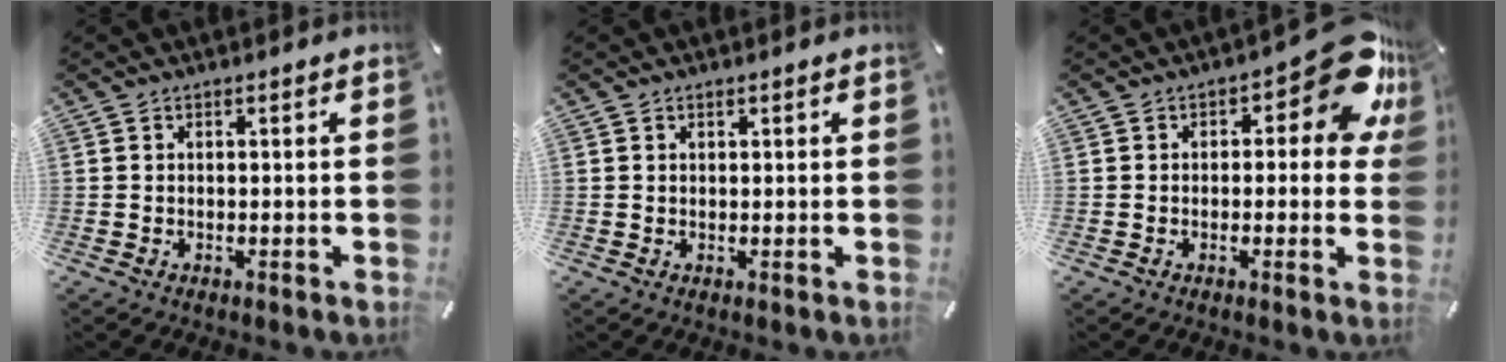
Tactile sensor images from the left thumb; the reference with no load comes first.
{"total": 0.6, "force": [0.3, 0.4, 0.3], "torque": [-0.005, 0.003, 0.005]}
{"total": 11.8, "force": [4.9, 5.4, 9.3], "torque": [-0.100, -0.035, 0.080]}